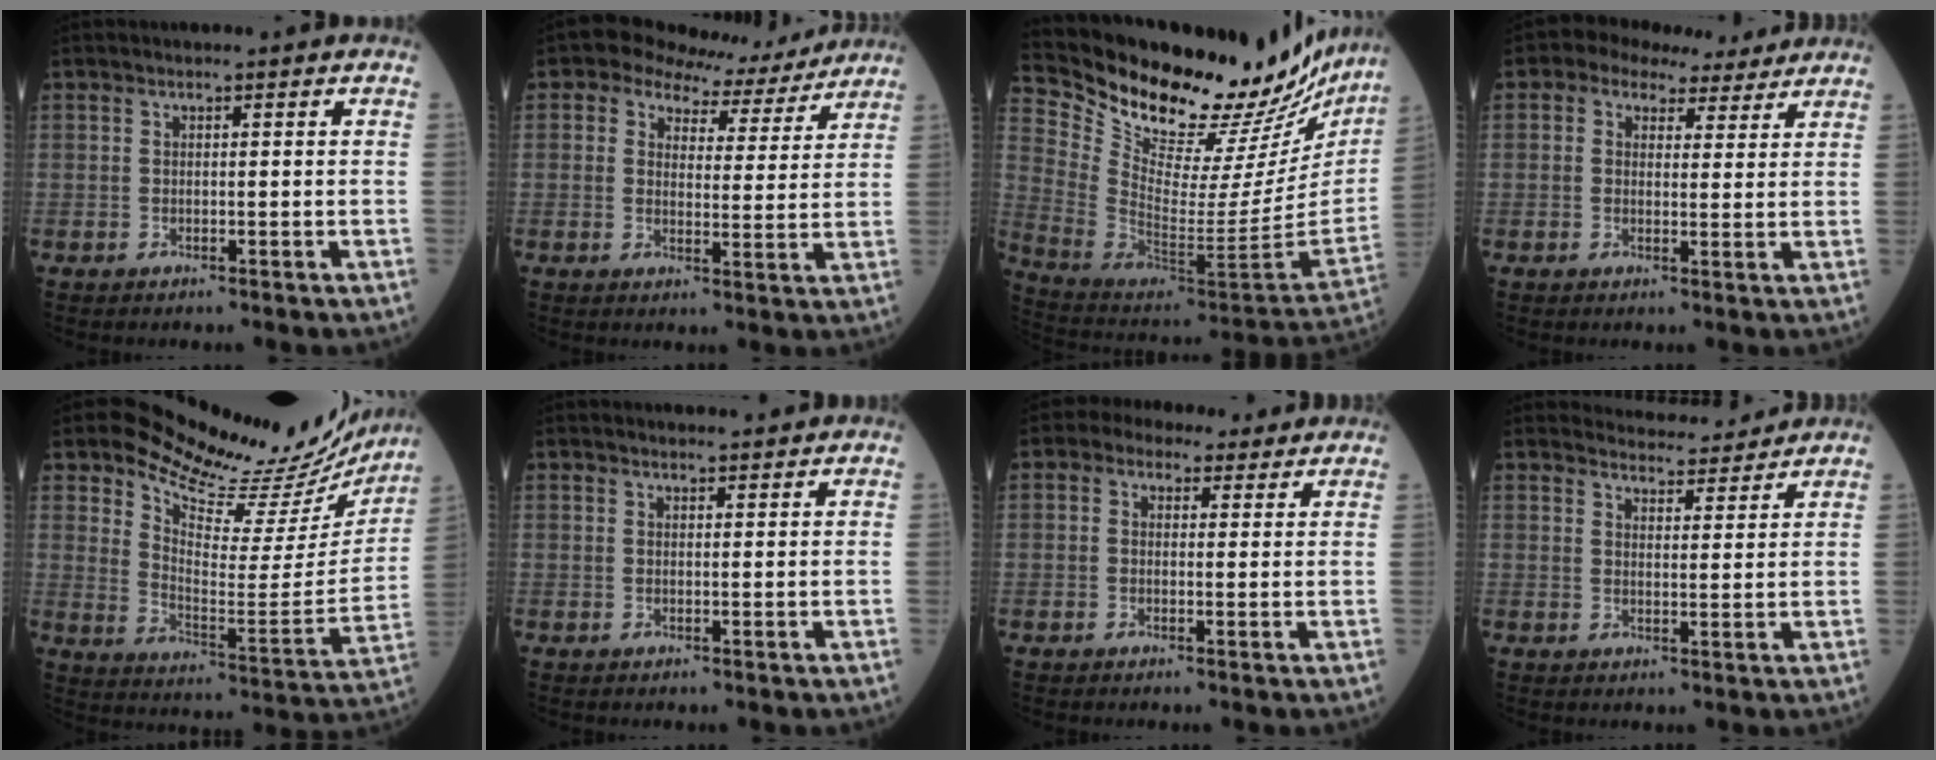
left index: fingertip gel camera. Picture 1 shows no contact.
{"total": 6.9, "force": [5.9, 3.4, 0.8], "torque": [-0.010, 0.007, 0.064]}
{"total": 31.7, "force": [27.8, 8.5, 12.6], "torque": [-0.215, -0.094, 0.383]}
{"total": 6.1, "force": [4.3, 3.8, 2.0], "torque": [-0.027, 0.027, 0.050]}
{"total": 22.7, "force": [20.1, 6.8, 7.8], "torque": [-0.103, -0.065, 0.249]}
{"total": 2.4, "force": [2.3, 0.6, 0.4], "torque": [-0.003, 0.010, 0.024]}
{"total": 4.9, "force": [3.4, 3.2, 1.5], "torque": [-0.019, 0.026, 0.043]}
{"total": 6.2, "force": [6.1, 1.1, 0.2], "torque": [0.002, 0.003, 0.071]}